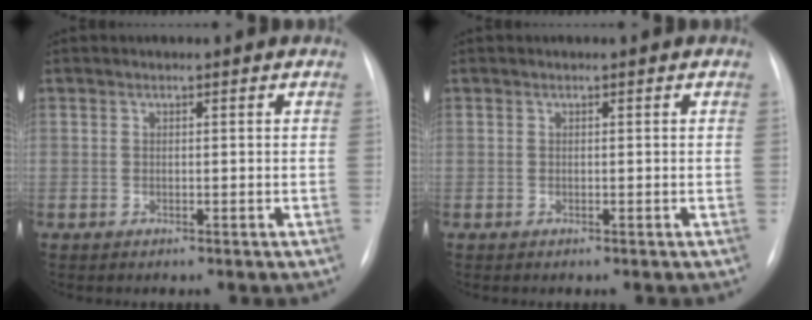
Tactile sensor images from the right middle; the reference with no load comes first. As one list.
[{"total": 0.0}]